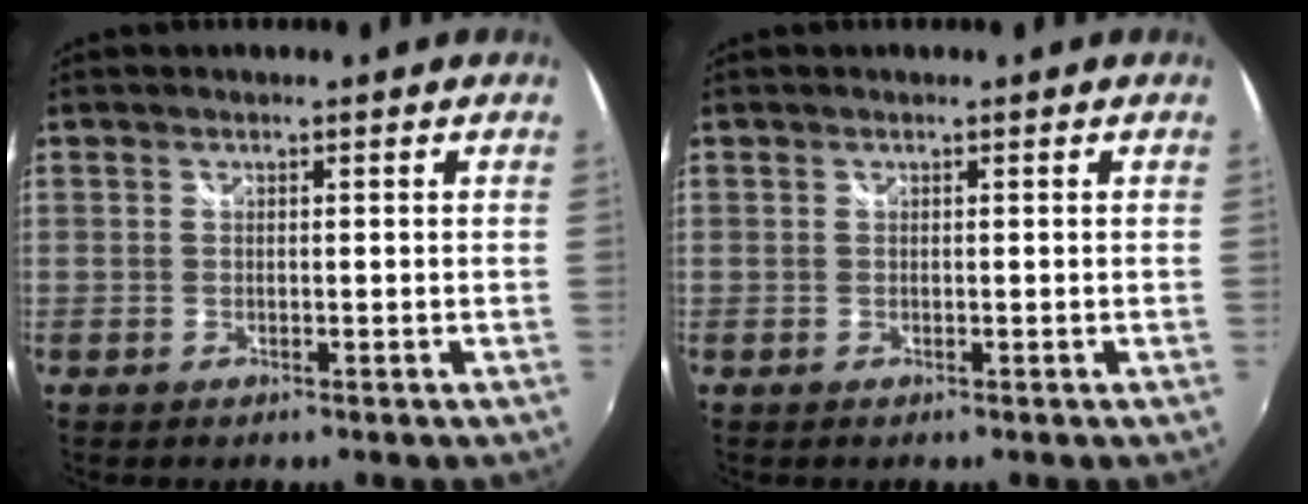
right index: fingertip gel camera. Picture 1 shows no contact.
{"total": 0.0}